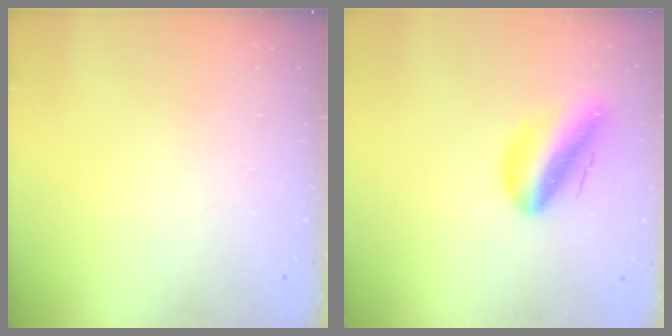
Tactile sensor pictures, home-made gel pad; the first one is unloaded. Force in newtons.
{"total": 12.4, "press": 11.9, "slide": 3.5}